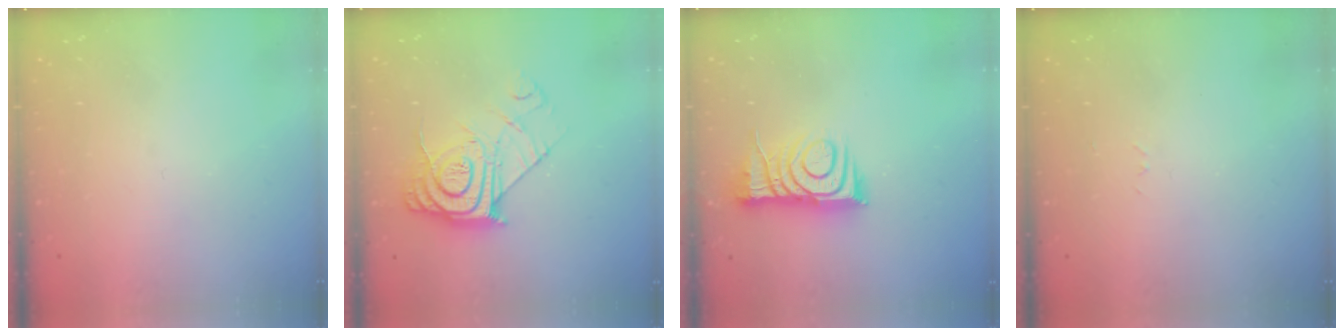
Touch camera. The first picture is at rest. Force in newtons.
{"total": 12.3, "press": 12.3, "slide": 1.1}
{"total": 10.0, "press": 10.0, "slide": 0.3}
{"total": 2.6, "press": 2.6, "slide": 0.4}